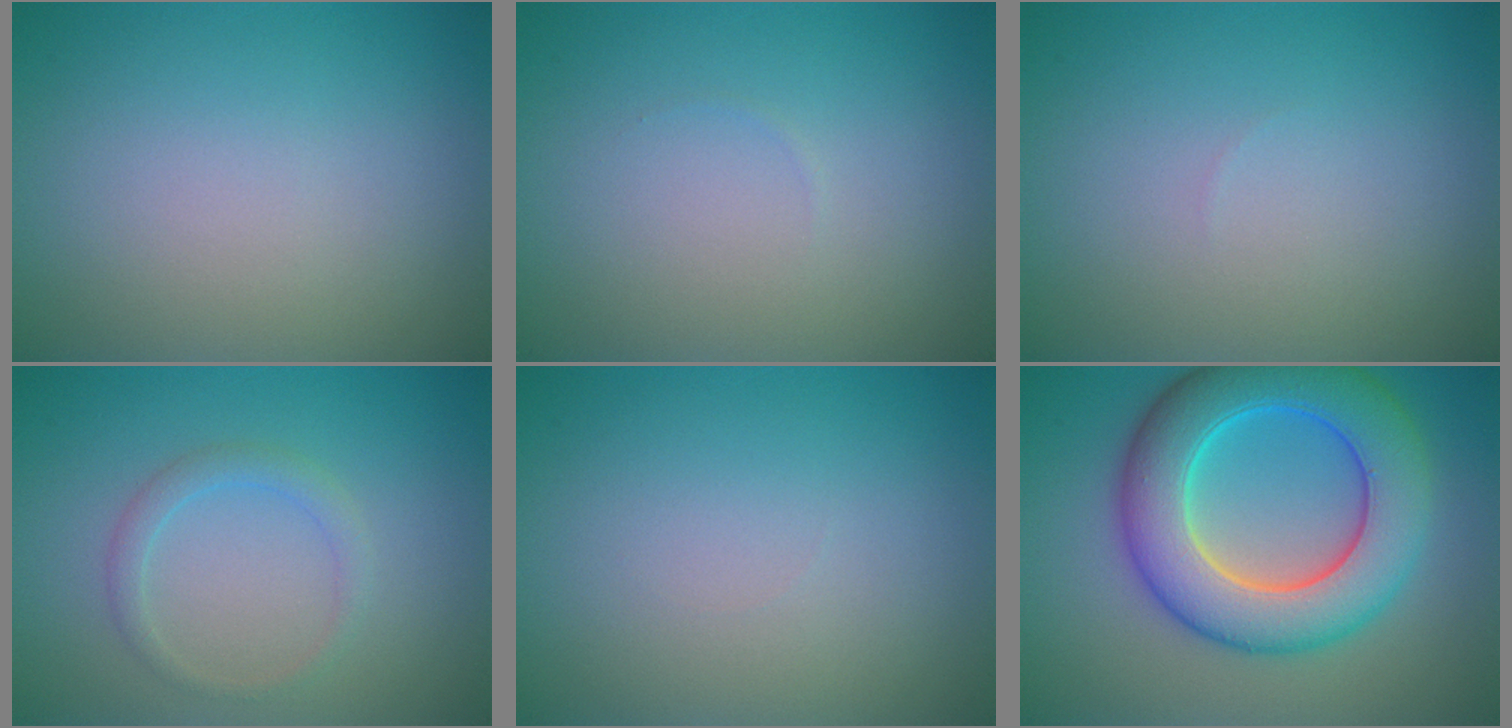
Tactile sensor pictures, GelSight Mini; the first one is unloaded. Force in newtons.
{"total": 0.0}
{"total": 0.0}
{"total": 1.6, "press": 1.6, "slide": 0.1}
{"total": 0.0}
{"total": 9.9, "press": 9.9, "slide": 0.3}